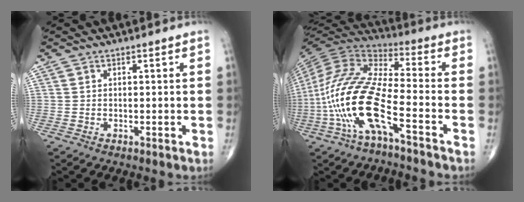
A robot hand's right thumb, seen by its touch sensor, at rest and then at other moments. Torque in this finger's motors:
{"motor_torque": [2.40, 2.61, 2.53, -0.24, 0.84]}